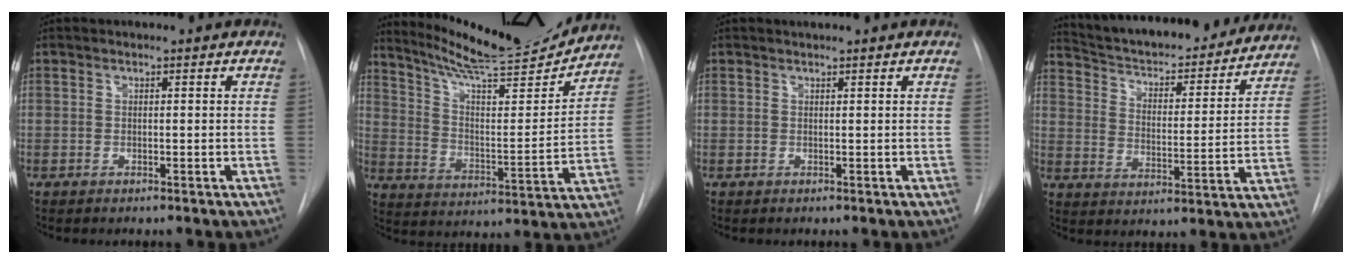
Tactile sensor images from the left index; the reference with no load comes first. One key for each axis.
{"total": 18.8, "fx": 17.7, "fy": 0.8, "fz": 6.3, "tx": -0.112, "ty": -0.037, "tz": 0.268}
{"total": 0.8, "fx": 0.8, "fy": -0.2, "fz": 0.3, "tx": -0.004, "ty": 0.006, "tz": 0.017}
{"total": 25.5, "fx": 23.2, "fy": 5.5, "fz": 9.1, "tx": -0.145, "ty": -0.020, "tz": 0.313}